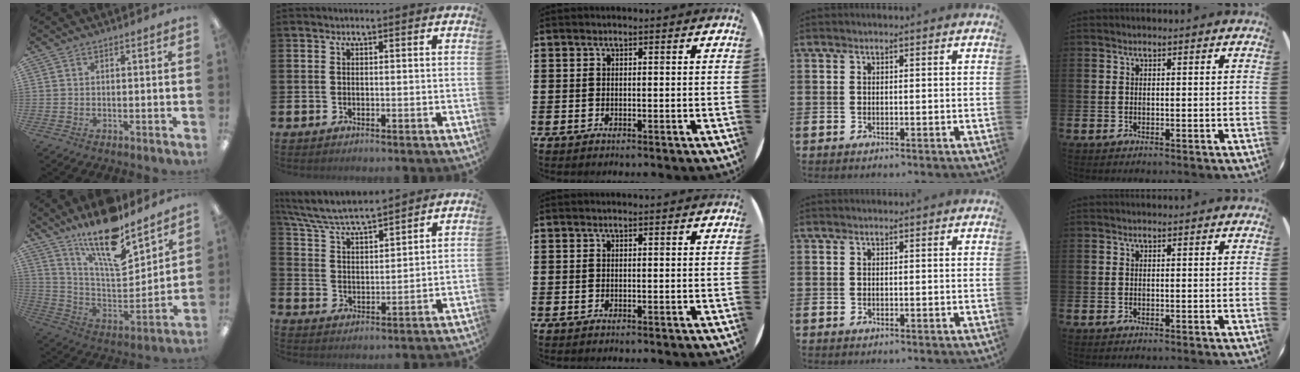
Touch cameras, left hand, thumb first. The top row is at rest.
{"thumb": {"total": 19.7, "force": [14.9, 5.6, 11.6], "torque": [-0.200, -0.104, 0.253]}, "index": {"total": 6.7, "force": [6.4, 0.5, 1.8], "torque": [-0.065, -0.041, 0.111]}}